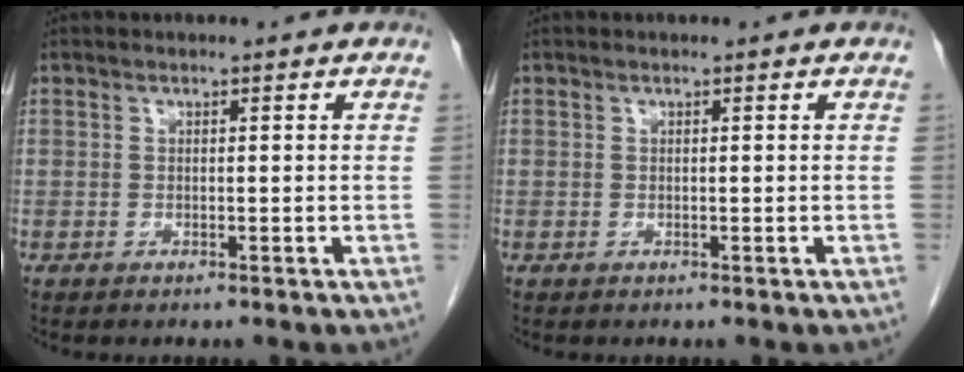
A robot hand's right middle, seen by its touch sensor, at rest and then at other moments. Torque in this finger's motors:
{"motor_torque": [-0.23, 0.03, -0.05, -0.01]}